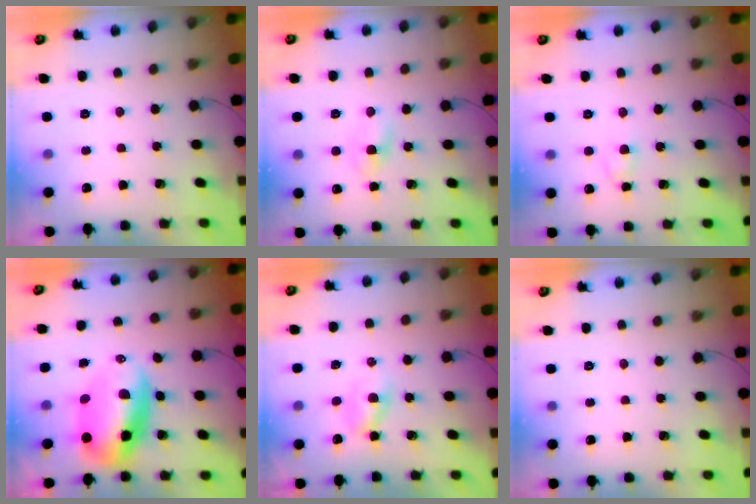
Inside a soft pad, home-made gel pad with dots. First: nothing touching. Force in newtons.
{"total": 2.8, "press": 2.6, "slide": 1.1}
{"total": 2.5, "press": 2.3, "slide": 1.1}
{"total": 10.1, "press": 9.8, "slide": 2.5}
{"total": 2.3, "press": 2.1, "slide": 1.0}
{"total": 0.0}